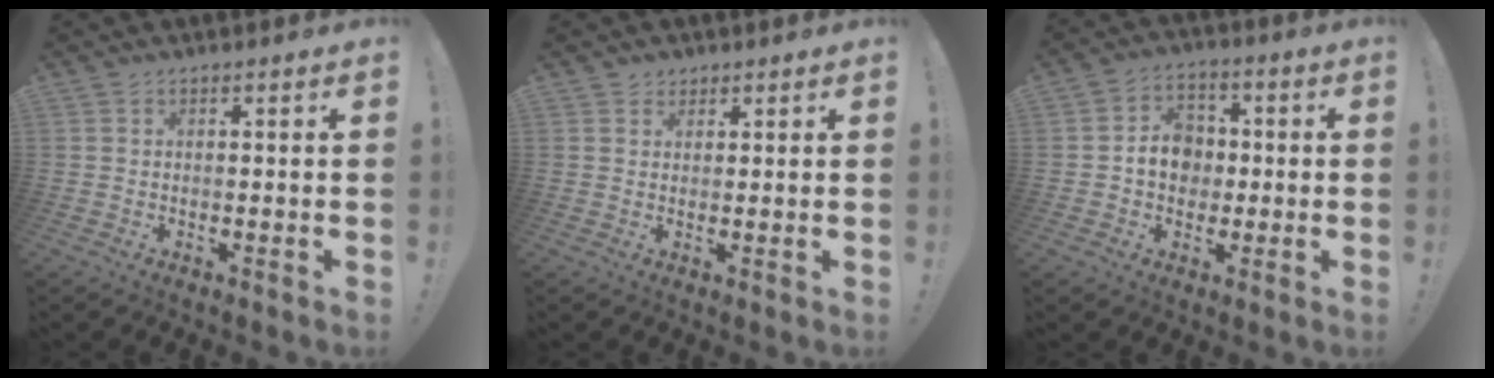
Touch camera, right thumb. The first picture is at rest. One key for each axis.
{"total": 2.2, "fx": 1.5, "fy": 1.7, "fz": 0.3, "tx": 0.001, "ty": -0.006, "tz": 0.025}
{"total": 9.2, "fx": -0.3, "fy": 8.0, "fz": 4.7, "tx": -0.077, "ty": 0.012, "tz": -0.001}